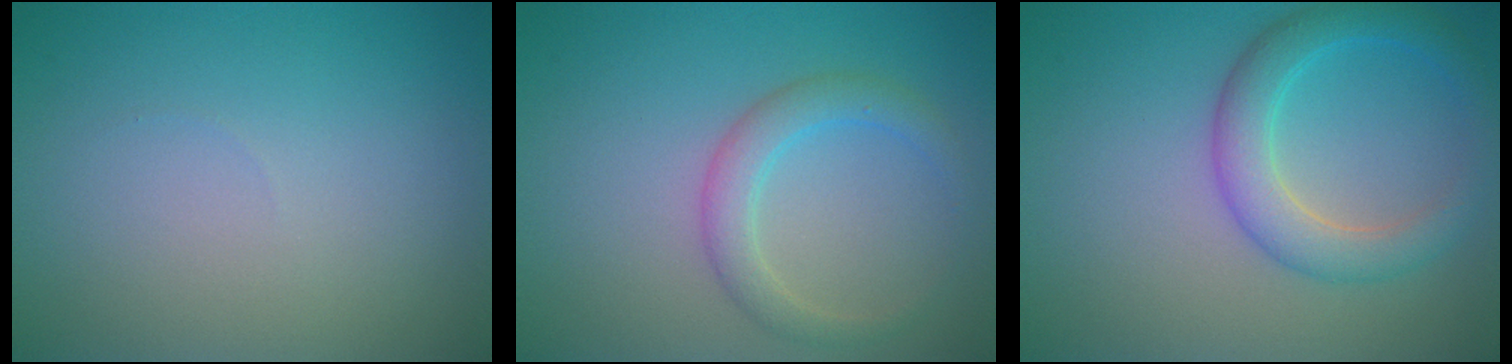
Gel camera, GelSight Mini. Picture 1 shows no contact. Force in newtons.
{"total": 2.7, "press": 2.7, "slide": 0.2}
{"total": 4.1, "press": 4.1, "slide": 0.2}